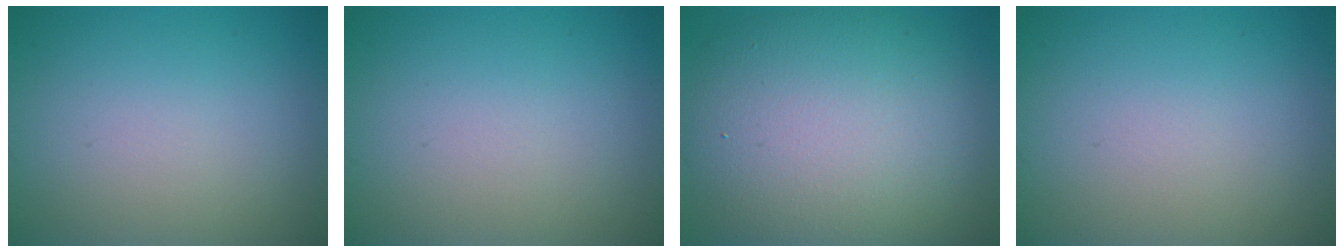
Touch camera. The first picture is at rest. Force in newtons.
{"total": 0.0}
{"total": 11.8, "press": 11.7, "slide": 1.0}
{"total": 0.0}